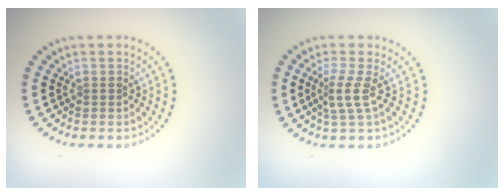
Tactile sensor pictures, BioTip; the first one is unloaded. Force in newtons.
{"total": 2.2, "press": 1.5, "slide": 1.7}